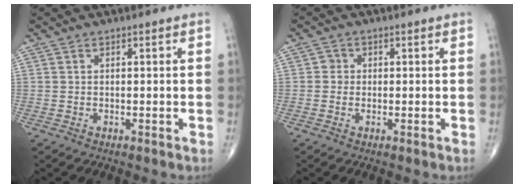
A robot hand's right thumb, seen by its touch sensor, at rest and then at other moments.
{"total": 1.5, "force": [0.0, 1.4, 0.3], "torque": [0.005, 0.004, -0.004]}